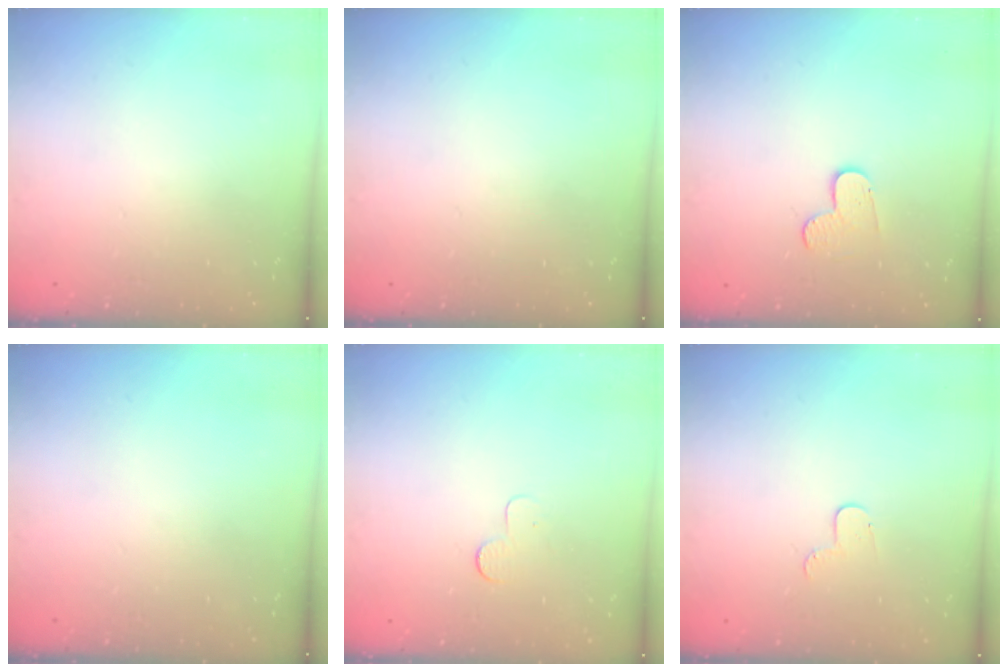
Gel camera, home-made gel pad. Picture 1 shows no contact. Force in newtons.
{"total": 0.0}
{"total": 4.1, "press": 4.1, "slide": 0.3}
{"total": 0.0}
{"total": 2.9, "press": 2.9, "slide": 0.3}
{"total": 4.0, "press": 4.0, "slide": 0.4}